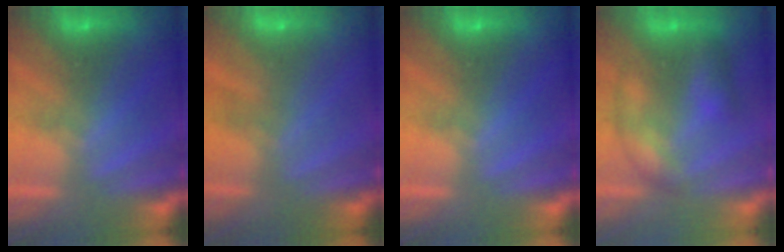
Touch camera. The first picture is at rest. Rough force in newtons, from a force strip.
{"total": 1.9}
{"total": 0.0}
{"total": 2.6}